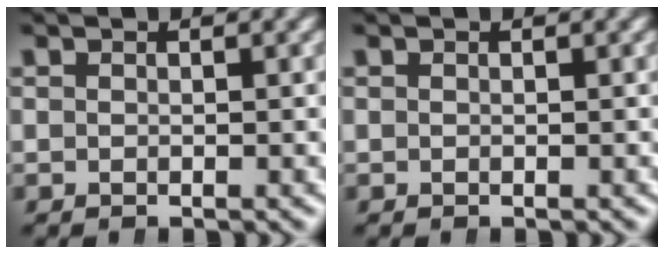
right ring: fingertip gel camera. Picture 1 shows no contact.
{"total": 0.0}